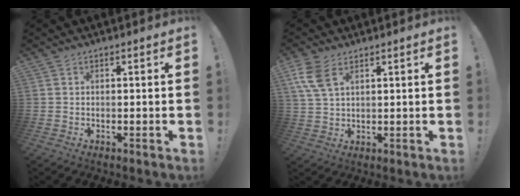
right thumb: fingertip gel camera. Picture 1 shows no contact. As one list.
[{"total": 7.9, "force": [4.5, 4.0, 5.0], "torque": [-0.093, -0.017, 0.088]}]